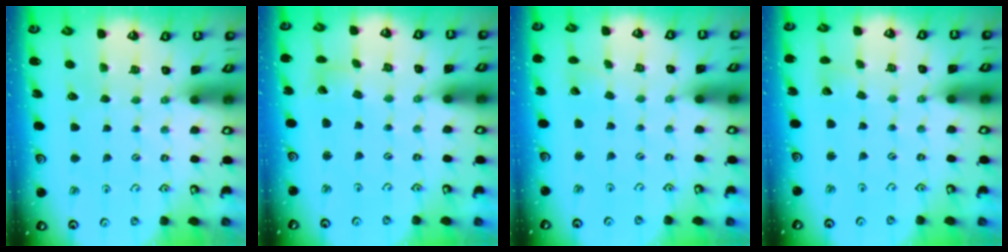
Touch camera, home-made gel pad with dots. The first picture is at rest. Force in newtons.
{"total": 2.8, "press": 2.8, "slide": 0.1}
{"total": 1.5, "press": 1.5, "slide": 0.2}
{"total": 2.6, "press": 2.6, "slide": 0.3}